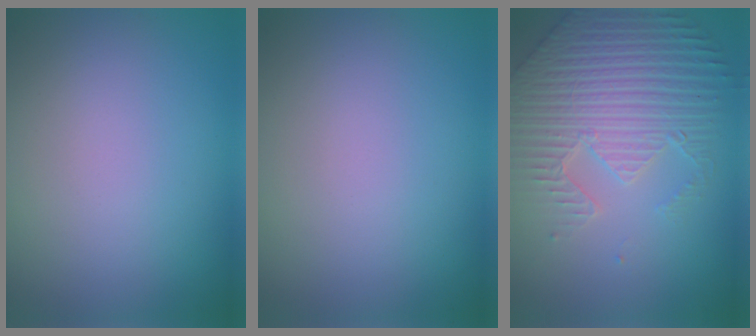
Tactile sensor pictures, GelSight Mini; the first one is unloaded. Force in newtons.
{"total": 0.0}
{"total": 6.5, "press": 5.3, "slide": 3.8}